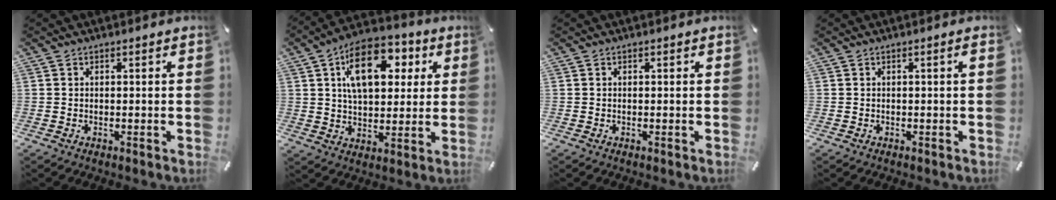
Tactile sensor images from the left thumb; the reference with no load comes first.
{"total": 16.2, "force": [5.8, 9.8, 11.5], "torque": [-0.182, -0.008, 0.098]}
{"total": 0.0}
{"total": 1.0, "force": [0.0, 0.0, 1.0], "torque": [-0.015, -0.001, 0.000]}